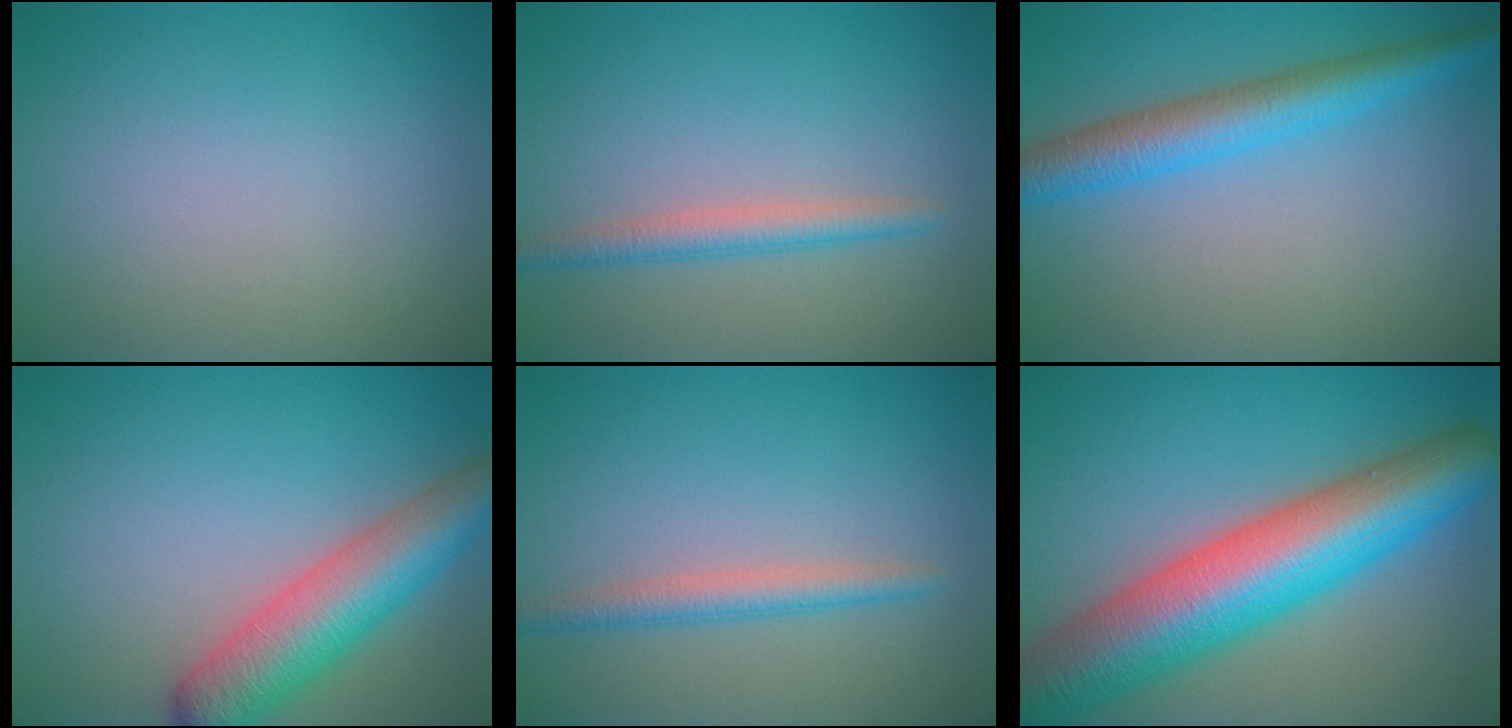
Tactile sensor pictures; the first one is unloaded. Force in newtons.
{"total": 2.3, "press": 2.3, "slide": 0.1}
{"total": 4.8, "press": 4.8, "slide": 0.1}
{"total": 7.0, "press": 7.0, "slide": 0.2}
{"total": 2.3, "press": 2.3, "slide": 0.1}
{"total": 12.7, "press": 12.6, "slide": 0.5}